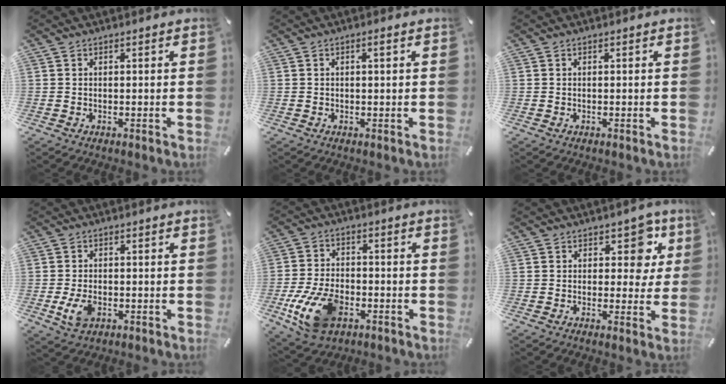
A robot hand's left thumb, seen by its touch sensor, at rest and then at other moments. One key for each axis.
{"total": 1.3, "fx": 0.2, "fy": 0.3, "fz": 1.3, "tx": -0.023, "ty": 0.001, "tz": 0.002}
{"total": 0.0}
{"total": 5.4, "fx": -1.7, "fy": 3.5, "fz": 3.8, "tx": -0.095, "ty": -0.002, "tz": -0.036}
{"total": 13.3, "fx": -5.1, "fy": 8.2, "fz": 9.1, "tx": -0.193, "ty": 0.009, "tz": -0.091}
{"total": 8.7, "fx": 3.3, "fy": 5.5, "fz": 5.8, "tx": -0.051, "ty": -0.013, "tz": 0.049}